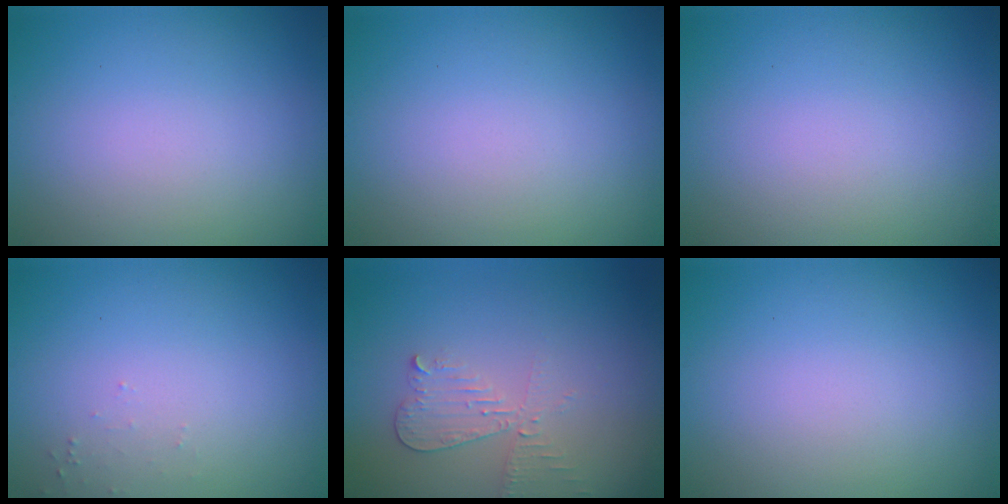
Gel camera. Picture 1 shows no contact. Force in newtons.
{"total": 0.0}
{"total": 0.0}
{"total": 0.6, "press": 0.6, "slide": 0.2}
{"total": 2.4, "press": 2.3, "slide": 0.5}
{"total": 0.0}